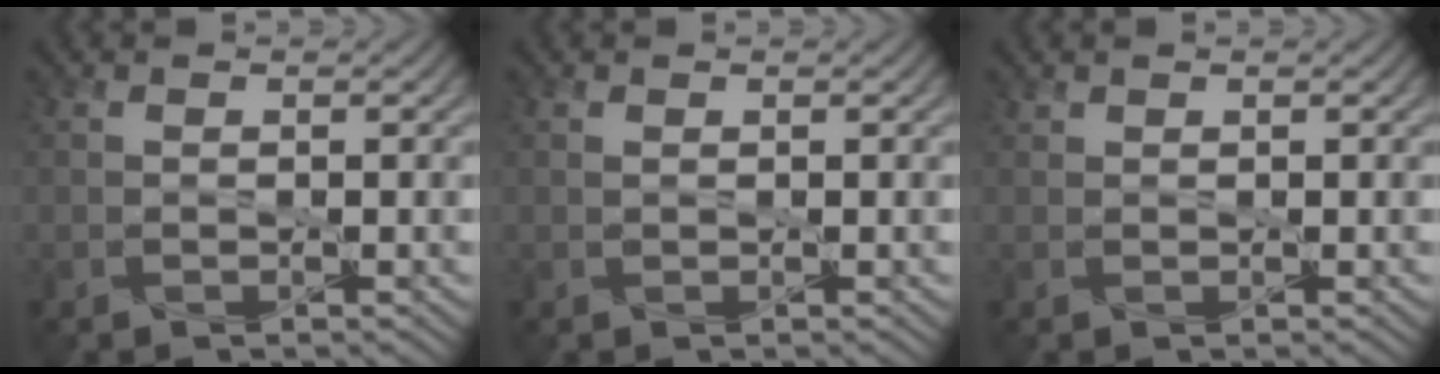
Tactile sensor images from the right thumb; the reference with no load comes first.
{"total": 0.0}
{"total": 0.6, "force": [0.6, 0.1, 0.1], "torque": [-0.005, 0.003, 0.014]}